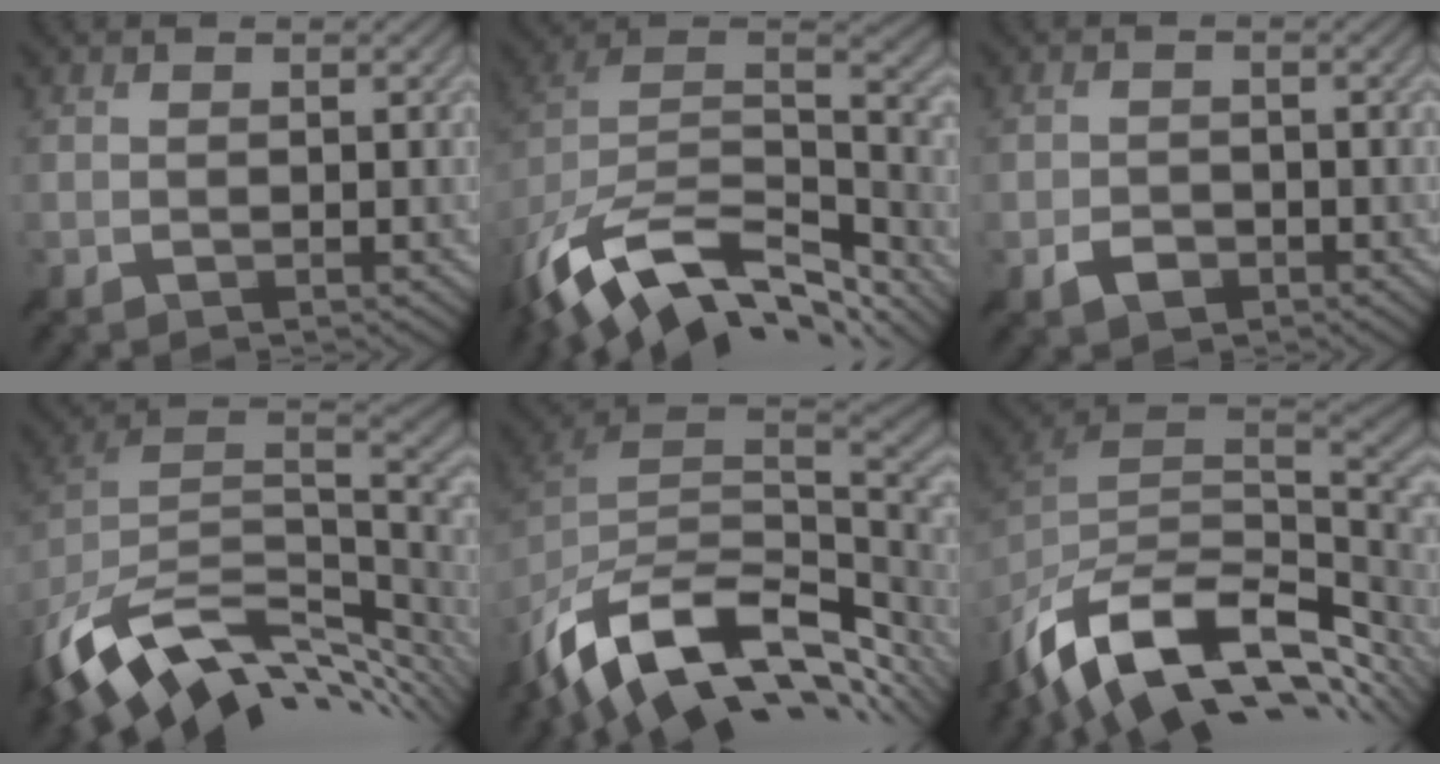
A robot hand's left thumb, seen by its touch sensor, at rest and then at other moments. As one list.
[{"total": 14.9, "force": [-8.2, 8.1, 9.5], "torque": [-0.226, -0.033, -0.124]}, {"total": 2.0, "force": [-1.2, 1.3, 0.7], "torque": [-0.016, -0.003, -0.022]}, {"total": 14.2, "force": [-5.1, 8.6, 10.1], "torque": [-0.226, -0.031, -0.072]}, {"total": 15.4, "force": [-6.9, 9.5, 9.8], "torque": [-0.234, -0.045, -0.105]}, {"total": 15.6, "force": [-7.2, 9.4, 10.2], "torque": [-0.243, -0.040, -0.111]}]